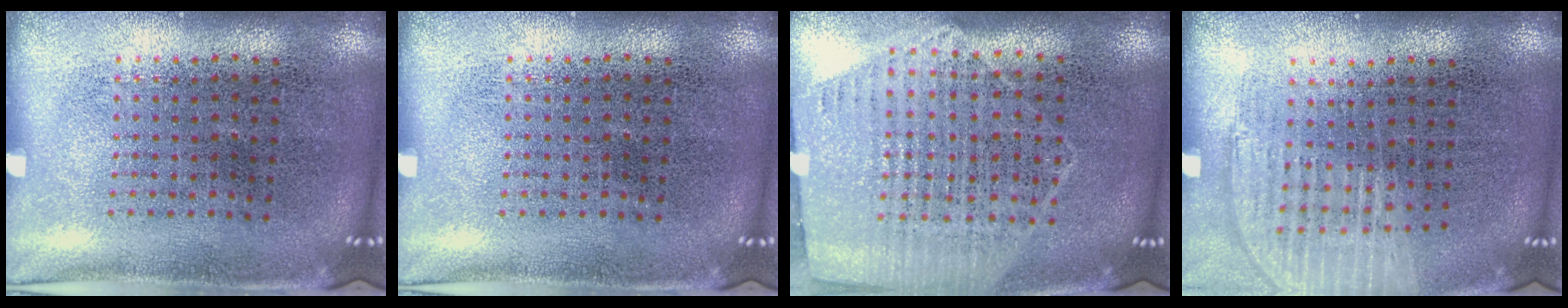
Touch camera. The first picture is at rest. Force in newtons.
{"total": 0.0}
{"total": 1.2, "press": 1.1, "slide": 0.3}
{"total": 1.2, "press": 1.2, "slide": 0.3}